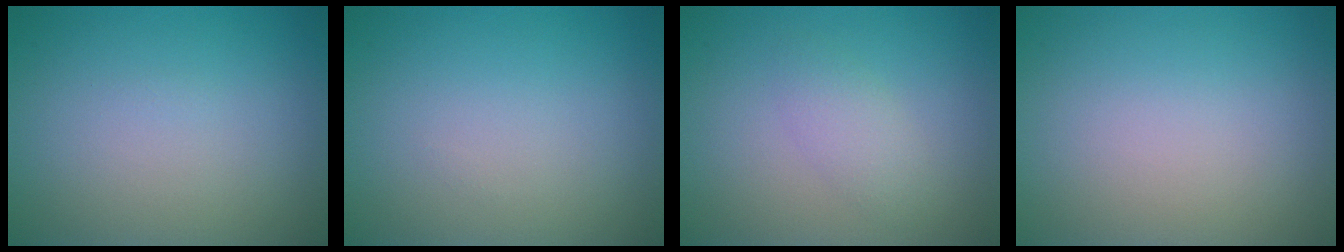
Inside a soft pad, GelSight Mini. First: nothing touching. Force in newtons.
{"total": 0.0}
{"total": 1.9, "press": 1.9, "slide": 0.1}
{"total": 0.0}